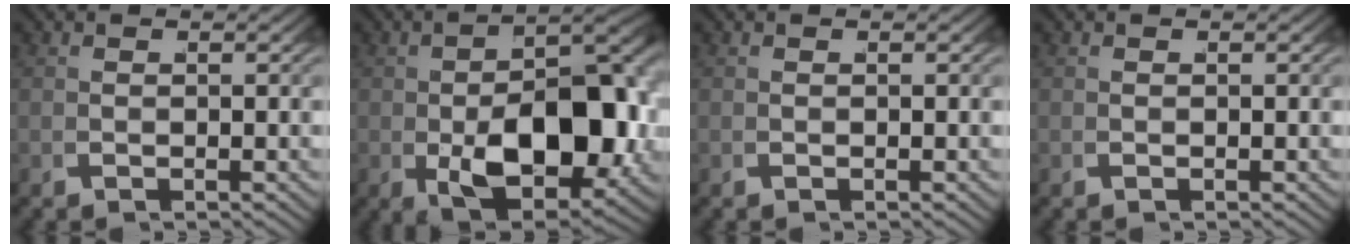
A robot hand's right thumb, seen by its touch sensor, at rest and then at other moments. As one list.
[{"total": 14.2, "force": [-1.9, 8.0, 11.6], "torque": [-0.205, -0.039, -0.003]}, {"total": 0.0}, {"total": 0.0}]